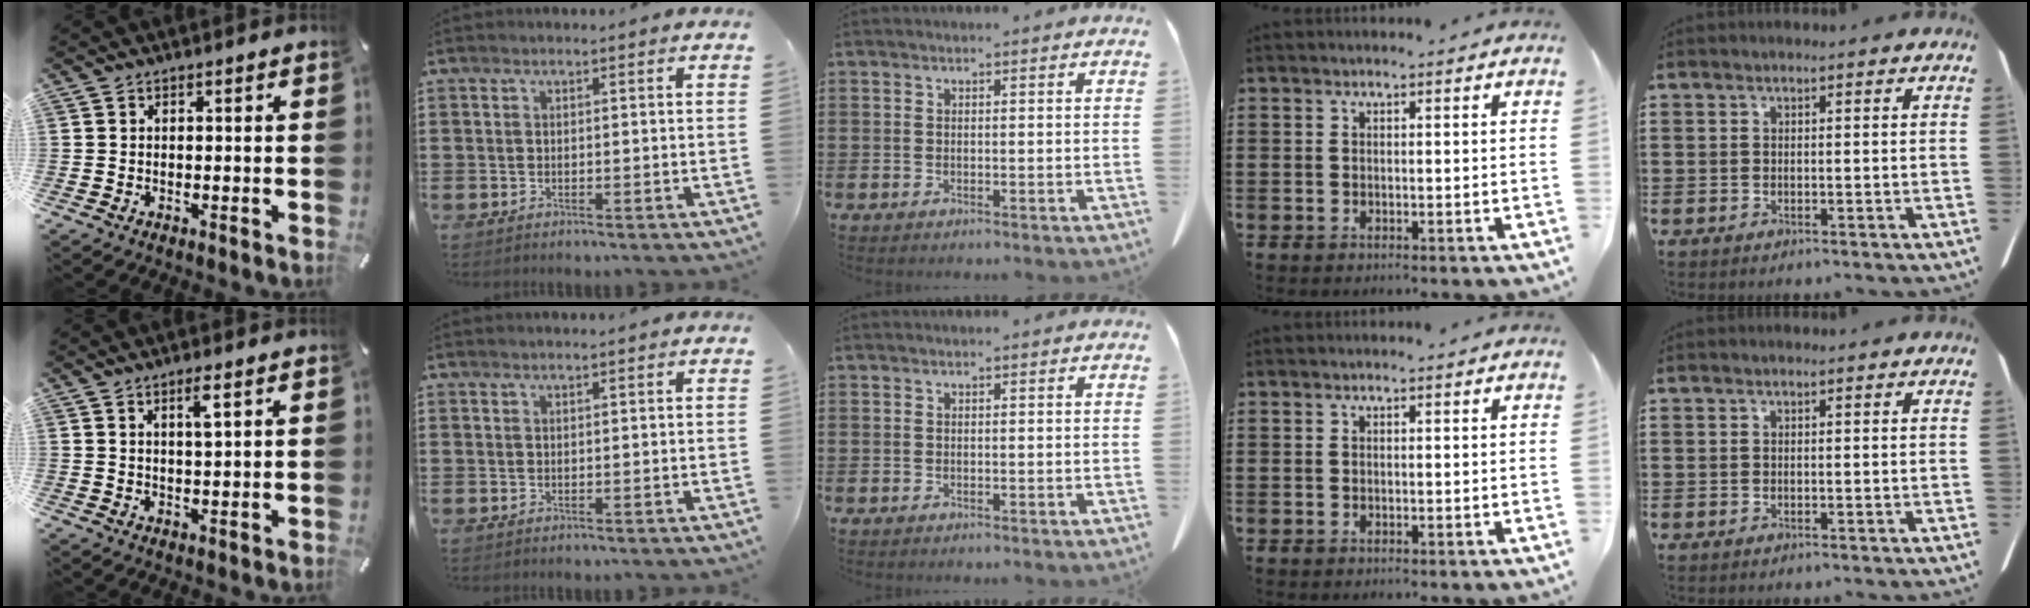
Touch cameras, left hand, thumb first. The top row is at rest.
{"thumb": {"total": 3.5, "force": [1.9, 0.6, 2.9], "torque": [-0.055, -0.001, 0.029]}, "index": {"total": 0.7, "force": [0.6, -0.1, 0.3], "torque": [-0.006, -0.002, 0.011]}}